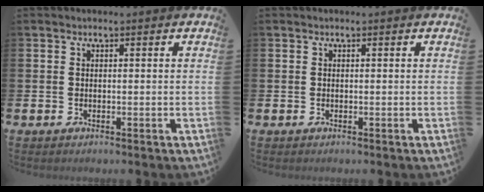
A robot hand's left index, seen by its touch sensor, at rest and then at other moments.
{"total": 0.0}